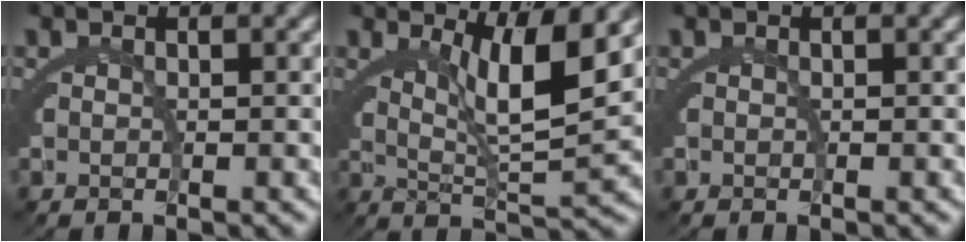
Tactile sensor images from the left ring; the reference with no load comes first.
{"total": 6.2, "force": [2.8, 0.8, 5.5], "torque": [-0.087, -0.006, 0.051]}
{"total": 0.0}